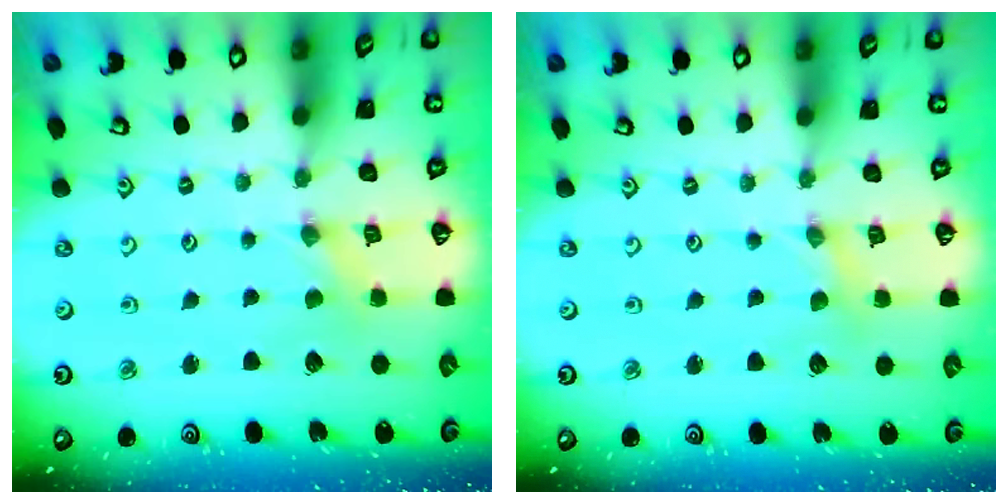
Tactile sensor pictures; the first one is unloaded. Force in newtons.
{"total": 1.2, "press": 1.2, "slide": 0.2}